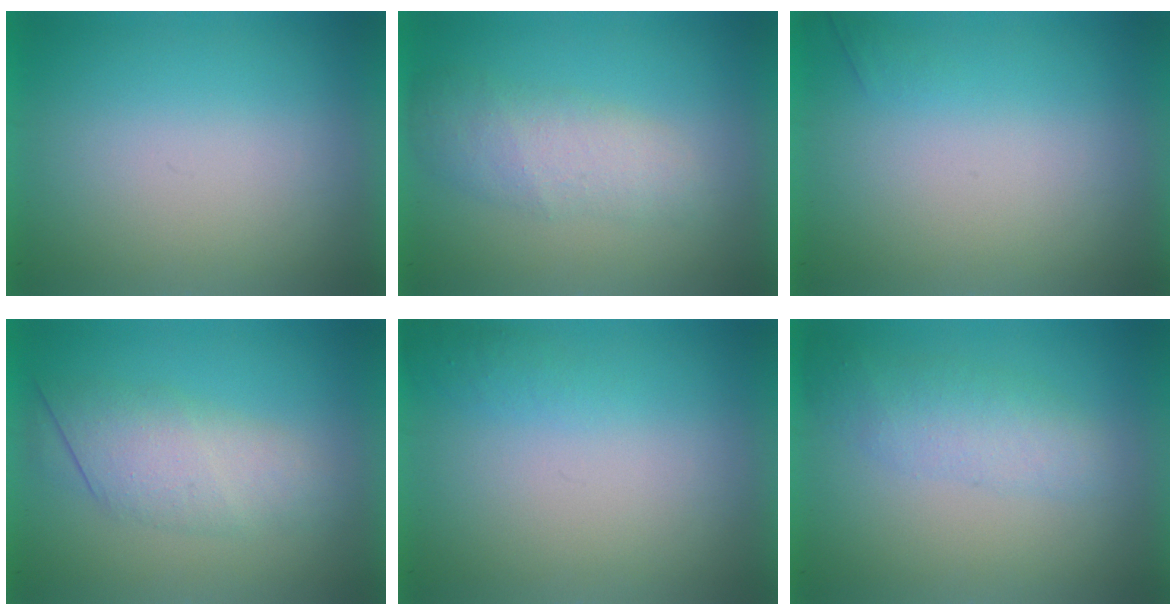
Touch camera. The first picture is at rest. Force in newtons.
{"total": 2.6}
{"total": 1.1}
{"total": 3.1}
{"total": 1.0}
{"total": 2.3}